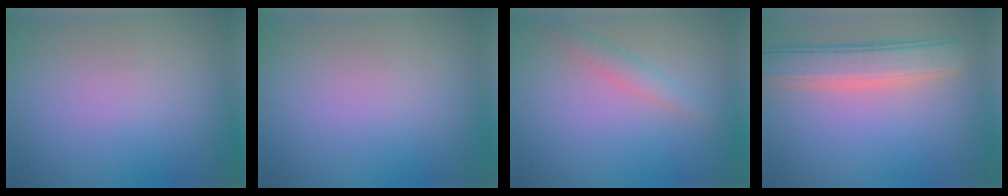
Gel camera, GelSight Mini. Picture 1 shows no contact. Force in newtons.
{"total": 0.0}
{"total": 1.7, "press": 1.7, "slide": 0.0}
{"total": 4.8, "press": 4.8, "slide": 0.6}